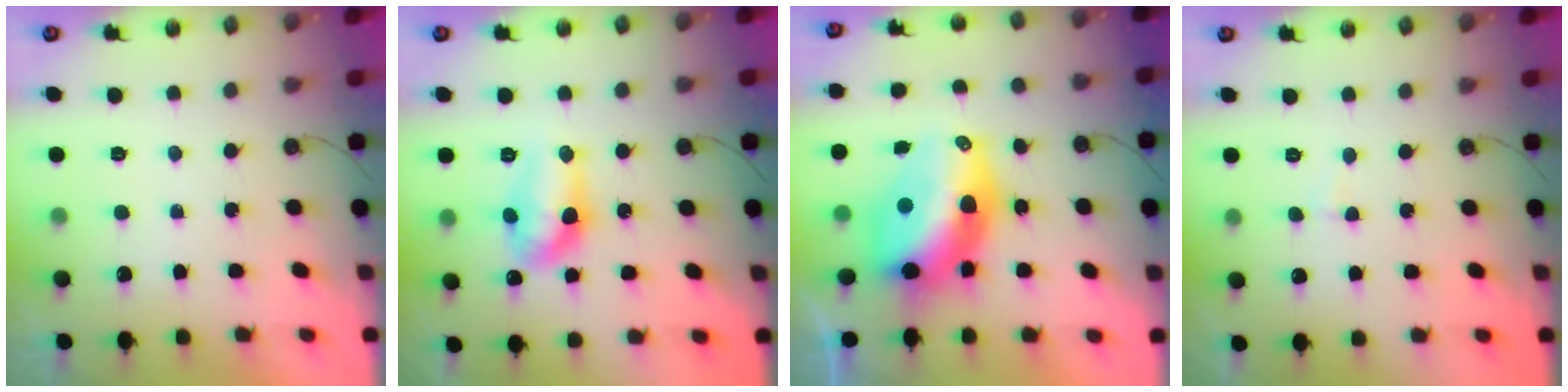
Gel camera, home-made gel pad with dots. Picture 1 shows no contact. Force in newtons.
{"total": 13.5, "press": 12.8, "slide": 4.5}
{"total": 16.5, "press": 16.4, "slide": 1.5}
{"total": 3.5, "press": 0.9, "slide": 3.4}